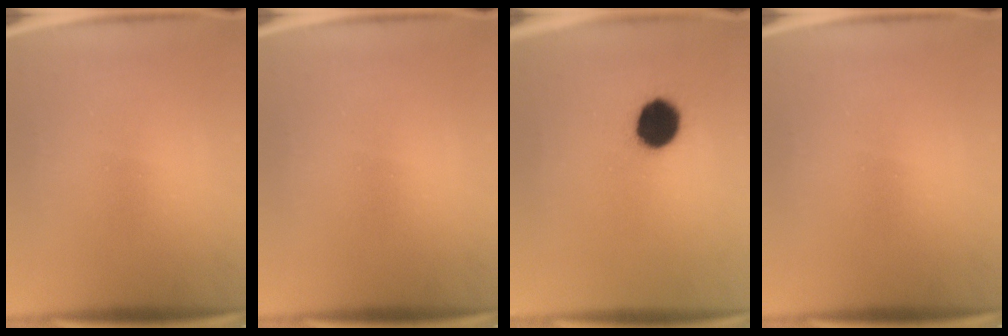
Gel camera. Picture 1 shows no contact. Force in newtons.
{"total": 0.0}
{"total": 9.5}
{"total": 0.0}